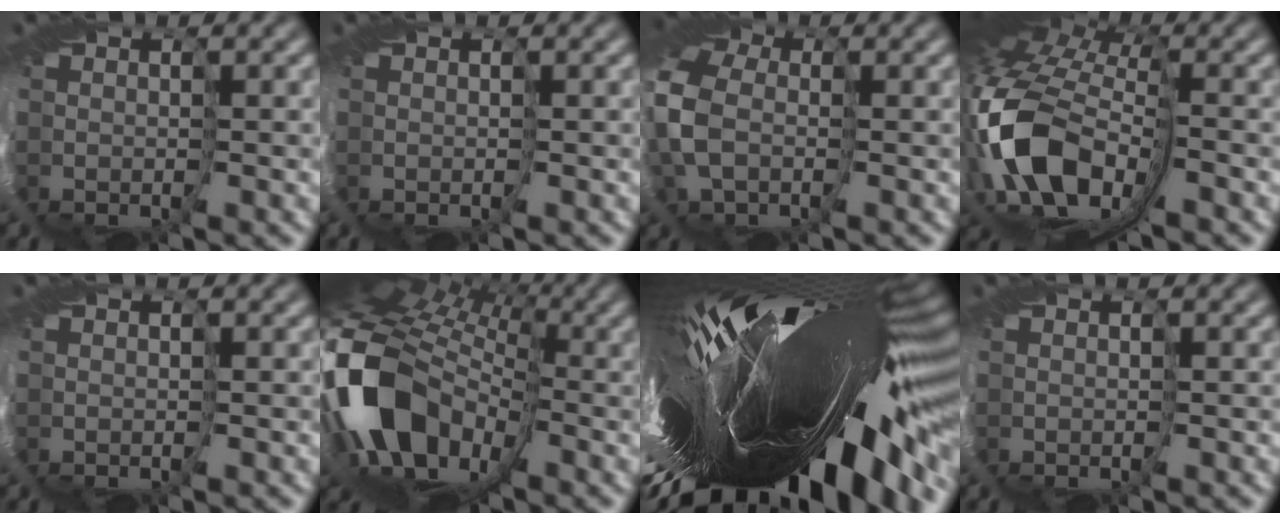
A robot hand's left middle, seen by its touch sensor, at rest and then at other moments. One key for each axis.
{"total": 0.0}
{"total": 9.5, "fx": -0.1, "fy": 7.0, "fz": 6.4, "tx": -0.154, "ty": -0.014, "tz": -0.017}
{"total": 14.1, "fx": -4.0, "fy": 8.0, "fz": 10.8, "tx": -0.257, "ty": -0.025, "tz": -0.084}
{"total": 0.0}
{"total": 15.8, "fx": -3.8, "fy": 10.7, "fz": 10.9, "tx": -0.249, "ty": -0.038, "tz": -0.080}
{"total": 19.1, "fx": -4.4, "fy": 6.0, "fz": 17.6, "tx": -0.286, "ty": -0.027, "tz": -0.112}
{"total": 0.0}